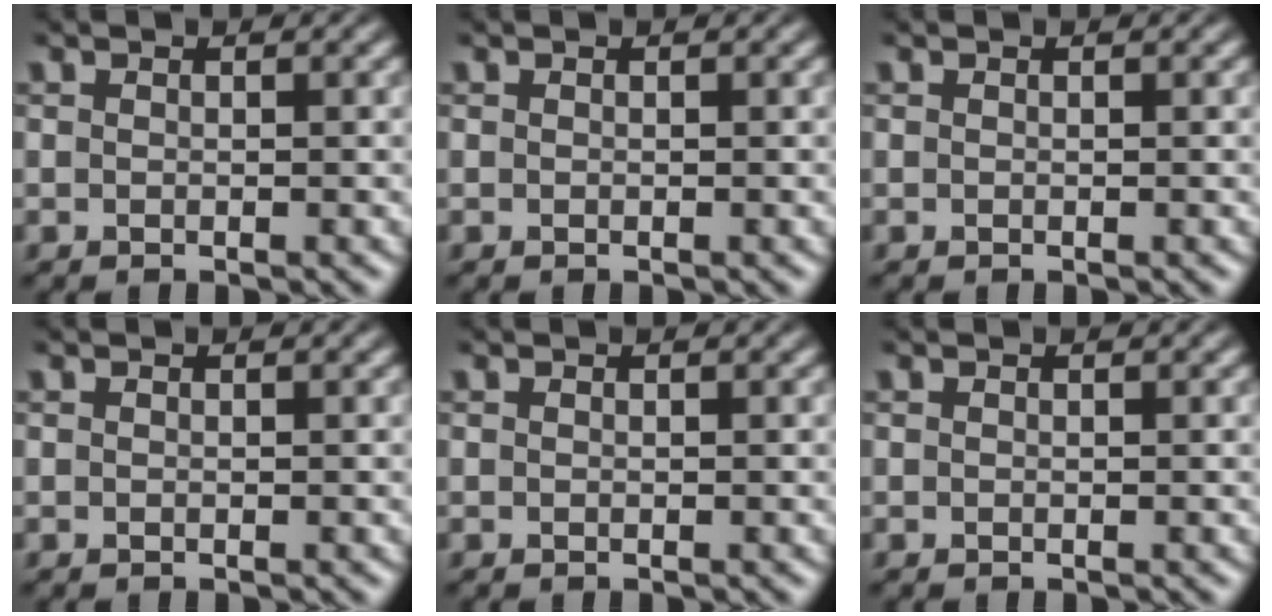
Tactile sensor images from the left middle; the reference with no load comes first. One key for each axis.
{"total": 0.0}
{"total": 0.0}
{"total": 0.0}
{"total": 0.0}
{"total": 0.0}